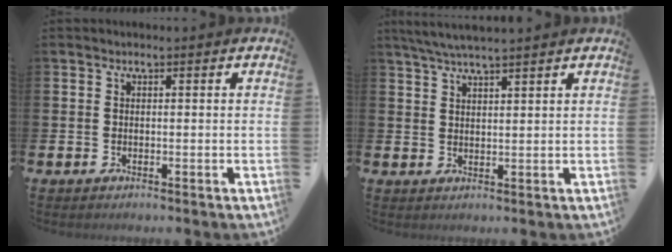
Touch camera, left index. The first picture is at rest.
{"total": 5.1, "force": [4.8, 0.0, 1.7], "torque": [-0.042, -0.018, 0.086]}